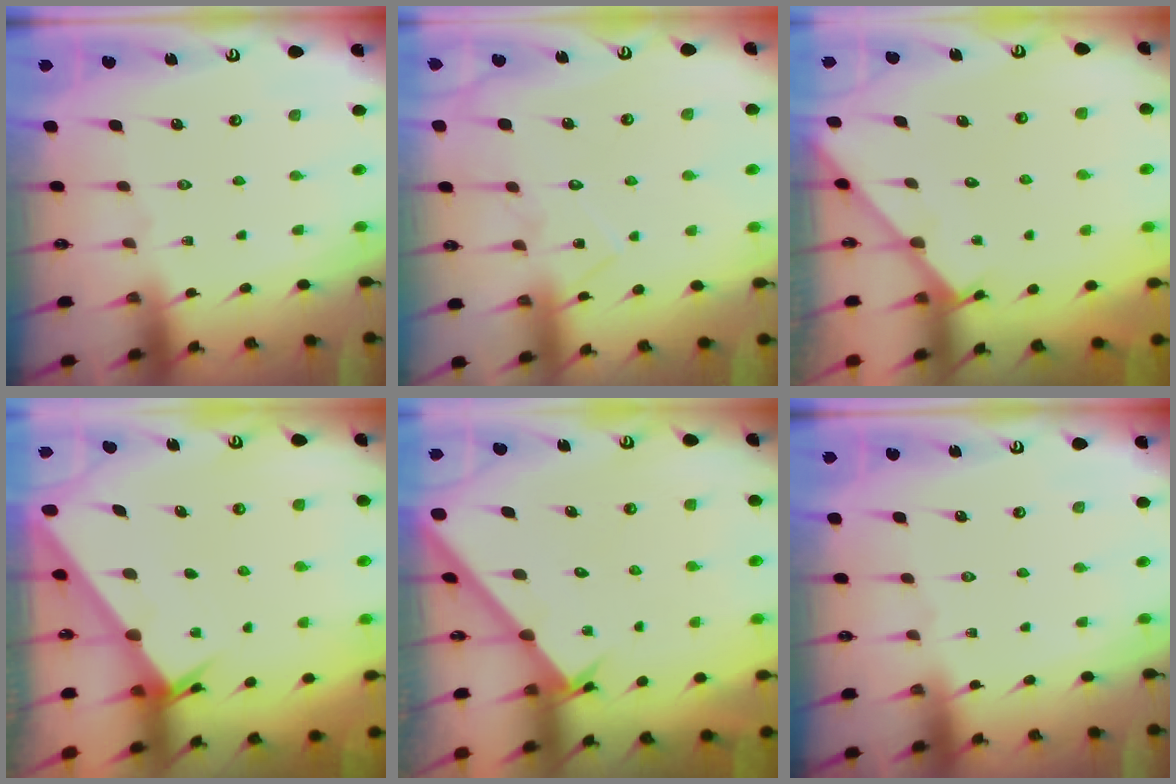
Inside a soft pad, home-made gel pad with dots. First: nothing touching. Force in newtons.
{"total": 11.0, "press": 11.0, "slide": 0.7}
{"total": 1.1, "press": 1.1, "slide": 0.1}
{"total": 2.0, "press": 2.0, "slide": 0.1}
{"total": 2.0, "press": 2.0, "slide": 0.2}
{"total": 0.0}